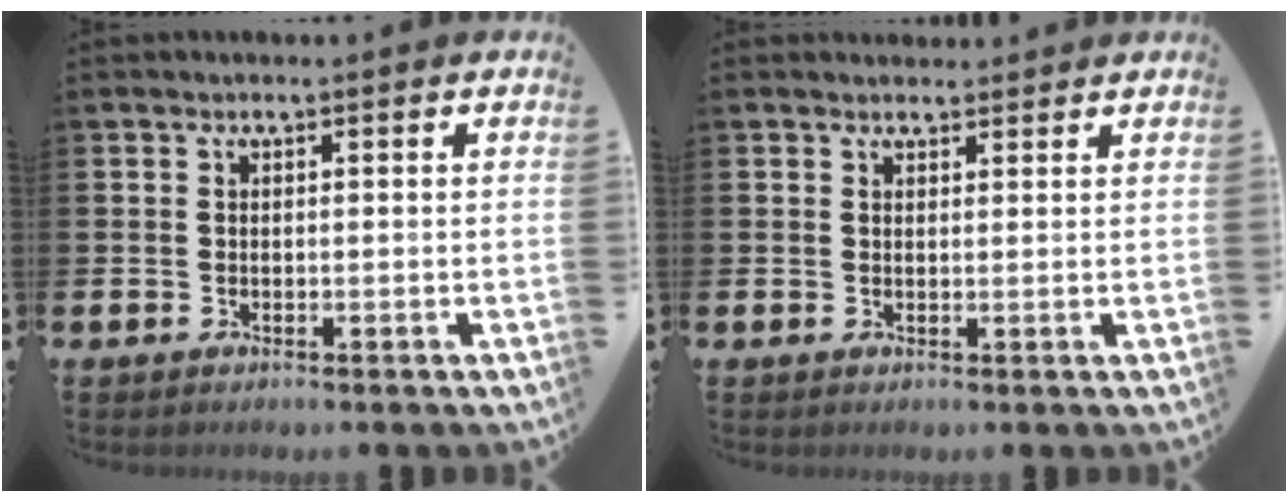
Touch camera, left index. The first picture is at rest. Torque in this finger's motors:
{"motor_torque": [0.41, -0.99, 0.01, 0.00]}